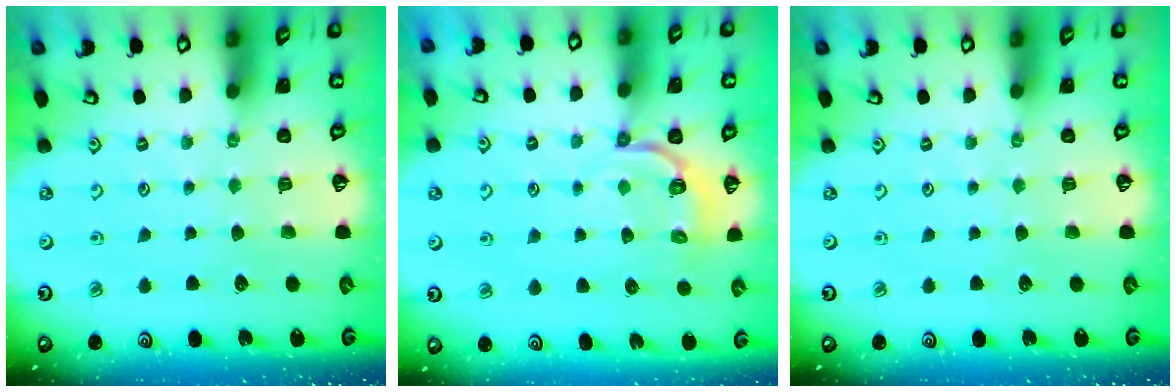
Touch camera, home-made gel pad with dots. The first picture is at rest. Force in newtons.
{"total": 5.1, "press": 4.5, "slide": 2.5}
{"total": 0.0}